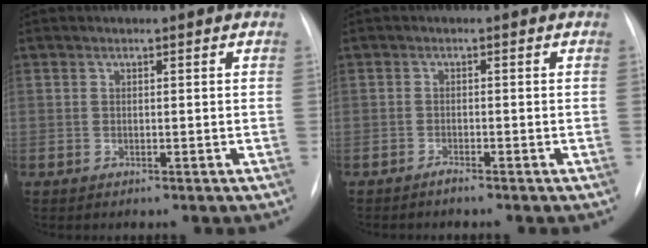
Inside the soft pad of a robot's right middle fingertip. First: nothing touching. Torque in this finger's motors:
{"motor_torque": [0.02, 0.09, -0.02, 0.00]}